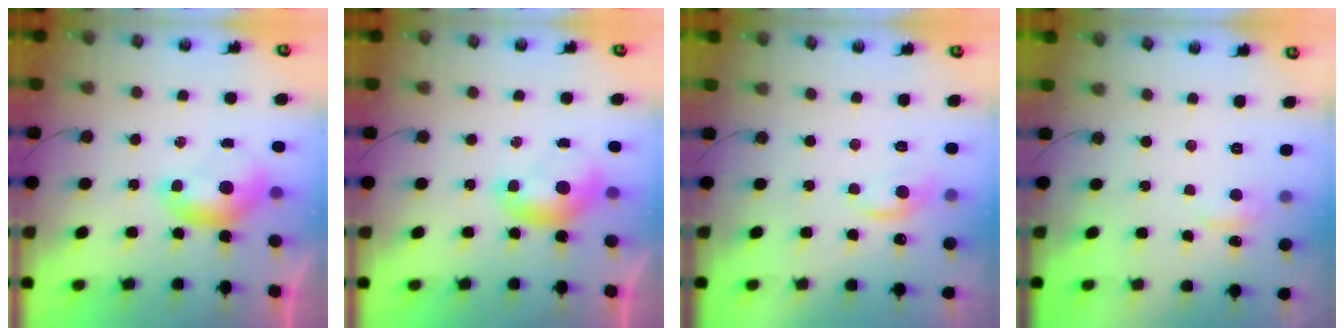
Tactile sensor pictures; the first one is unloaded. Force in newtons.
{"total": 0.0}
{"total": 1.6, "press": 1.4, "slide": 0.8}
{"total": 2.5, "press": 2.5, "slide": 0.4}